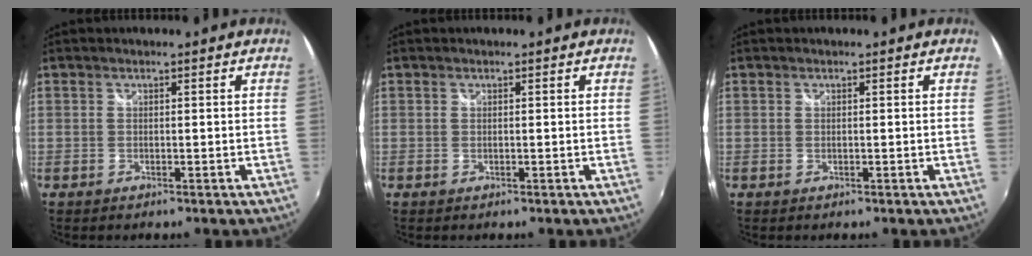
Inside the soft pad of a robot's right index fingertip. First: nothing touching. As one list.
[{"total": 0.0}, {"total": 0.0}]